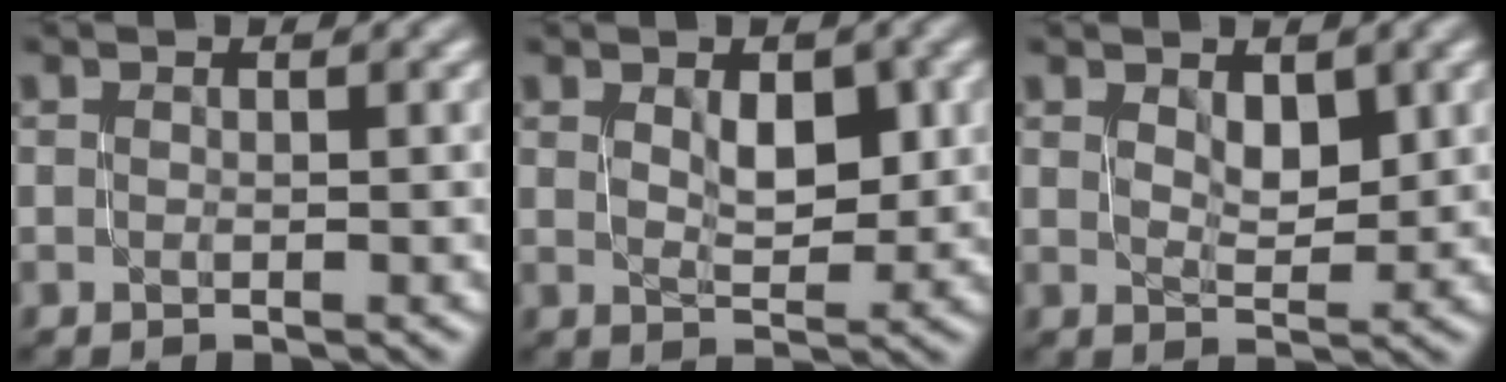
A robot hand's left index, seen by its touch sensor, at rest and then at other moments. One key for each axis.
{"total": 3.4, "fx": 0.9, "fy": 1.9, "fz": 2.7, "tx": -0.042, "ty": -0.003, "tz": 0.018}
{"total": 2.3, "fx": 1.0, "fy": 1.4, "fz": 1.6, "tx": -0.031, "ty": -0.005, "tz": 0.022}